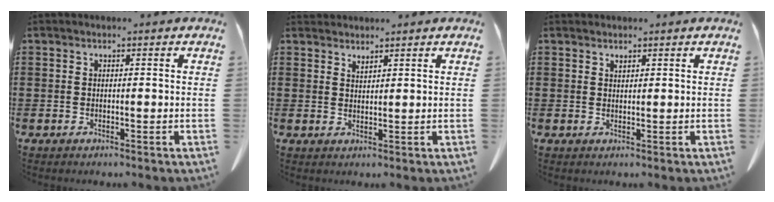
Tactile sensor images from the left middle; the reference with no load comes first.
{"total": 1.6, "force": [1.6, 0.0, 0.1], "torque": [-0.004, -0.002, 0.032]}
{"total": 0.9, "force": [0.9, 0.1, 0.1], "torque": [-0.005, -0.003, 0.018]}